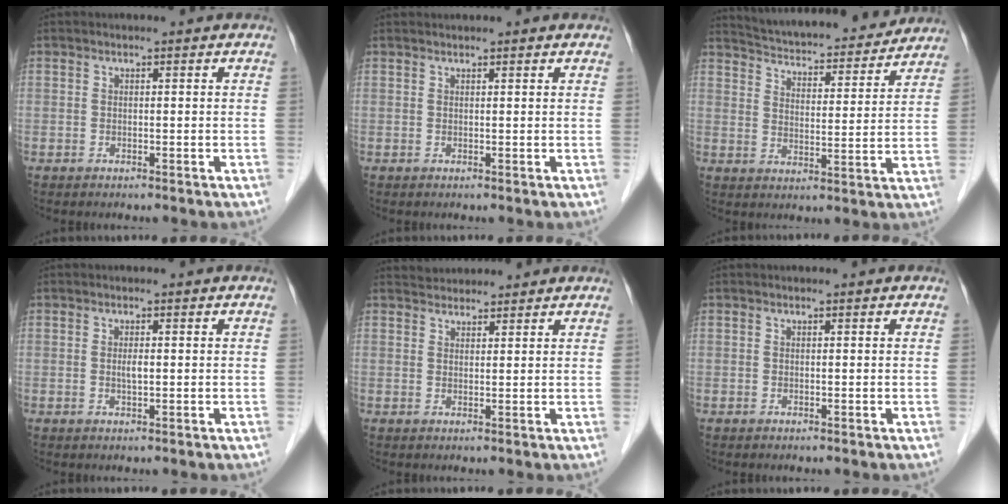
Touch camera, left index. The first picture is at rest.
{"total": 2.0, "force": [1.8, 0.2, 0.7], "torque": [-0.009, 0.022, 0.024]}
{"total": 19.8, "force": [18.5, 3.7, 6.0], "torque": [-0.092, -0.001, 0.251]}
{"total": 1.1, "force": [0.0, 0.2, 1.1], "torque": [-0.020, -0.003, -0.001]}
{"total": 3.8, "force": [3.6, 1.1, 0.2], "torque": [-0.005, 0.028, 0.056]}
{"total": 0.0}